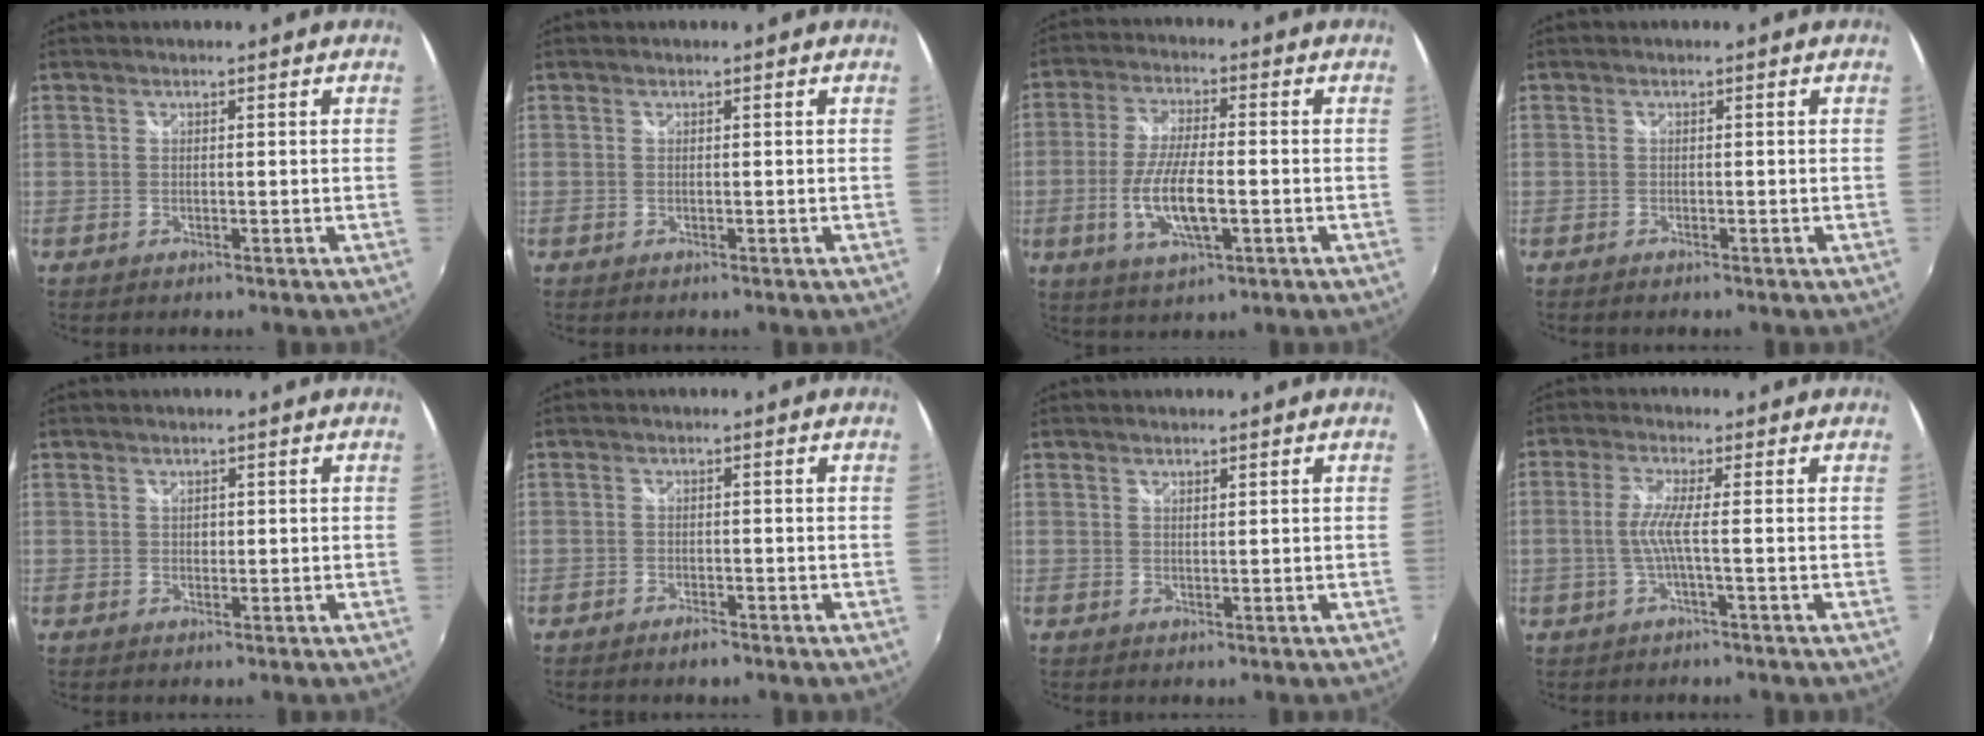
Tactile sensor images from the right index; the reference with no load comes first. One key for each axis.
{"total": 0.0}
{"total": 10.2, "fx": -2.5, "fy": 3.2, "fz": 9.3, "tx": -0.189, "ty": -0.008, "tz": -0.046}
{"total": 0.8, "fx": -0.6, "fy": 0.4, "fz": 0.2, "tx": -0.007, "ty": -0.003, "tz": -0.013}
{"total": 0.9, "fx": 0.1, "fy": 0.9, "fz": 0.3, "tx": -0.001, "ty": 0.001, "tz": 0.002}
{"total": 2.5, "fx": -2.0, "fy": 0.8, "fz": 1.1, "tx": -0.031, "ty": -0.005, "tz": -0.039}
{"total": 0.6, "fx": 0.5, "fy": 0.2, "fz": 0.2, "tx": -0.003, "ty": 0.000, "tz": 0.009}
{"total": 3.8, "fx": -0.9, "fy": -0.6, "fz": 3.7, "tx": -0.086, "ty": -0.001, "tz": -0.015}